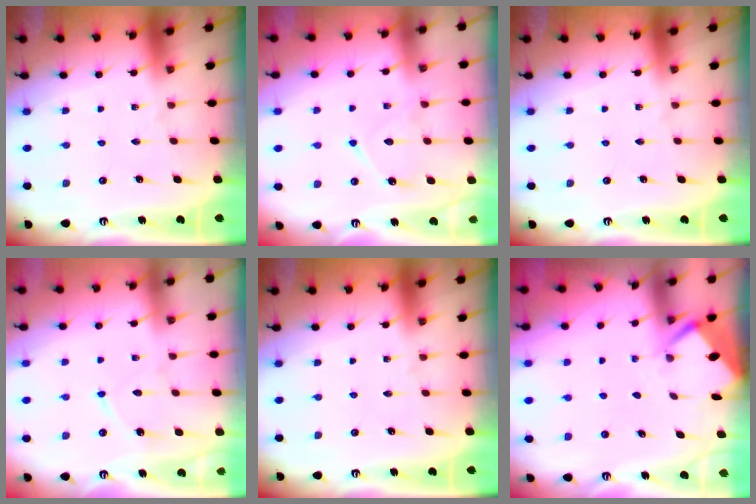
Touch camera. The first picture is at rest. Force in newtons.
{"total": 10.0, "press": 10.0, "slide": 0.9}
{"total": 0.0}
{"total": 6.1, "press": 6.0, "slide": 0.7}
{"total": 0.0}
{"total": 2.6, "press": 2.6, "slide": 0.3}